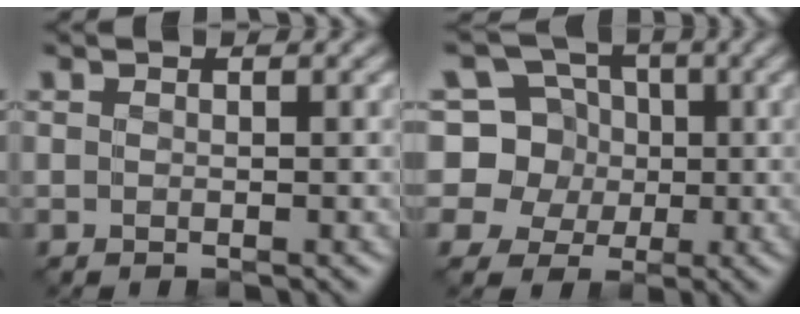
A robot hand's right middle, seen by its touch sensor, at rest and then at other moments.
{"total": 7.7, "force": [1.7, 7.1, 2.5], "torque": [-0.044, 0.029, 0.010]}